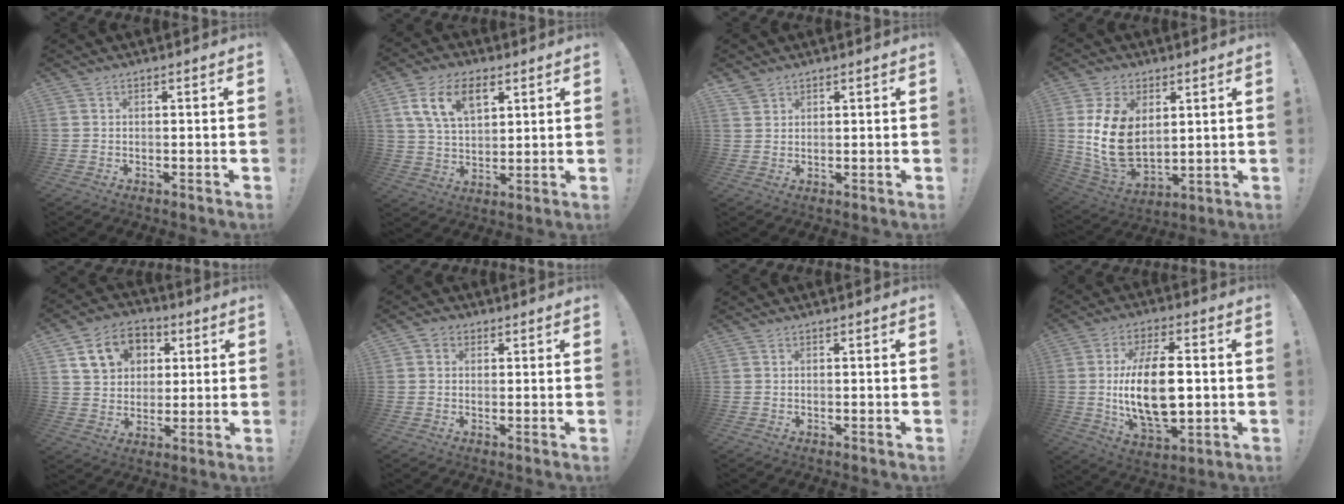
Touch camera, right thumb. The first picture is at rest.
{"total": 13.2, "force": [6.2, 7.9, 8.6], "torque": [-0.144, -0.006, 0.117]}
{"total": 2.6, "force": [2.2, 1.1, 0.8], "torque": [-0.015, -0.012, 0.043]}
{"total": 15.6, "force": [3.0, 11.2, 10.4], "torque": [-0.206, -0.024, 0.060]}
{"total": 13.3, "force": [5.5, 10.5, 6.1], "torque": [-0.096, -0.013, 0.110]}
{"total": 2.5, "force": [0.6, 2.2, 0.9], "torque": [-0.013, 0.001, 0.011]}
{"total": 0.0}
{"total": 18.0, "force": [-0.2, 8.5, 15.9], "torque": [-0.310, -0.004, -0.009]}